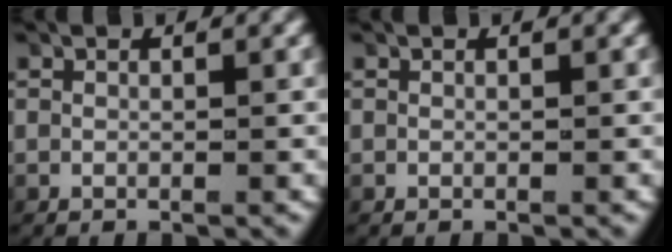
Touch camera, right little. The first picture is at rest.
{"total": 0.0}